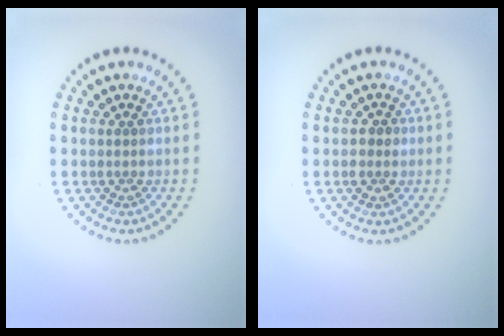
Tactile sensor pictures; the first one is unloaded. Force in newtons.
{"total": 1.4, "press": 1.4, "slide": 0.3}